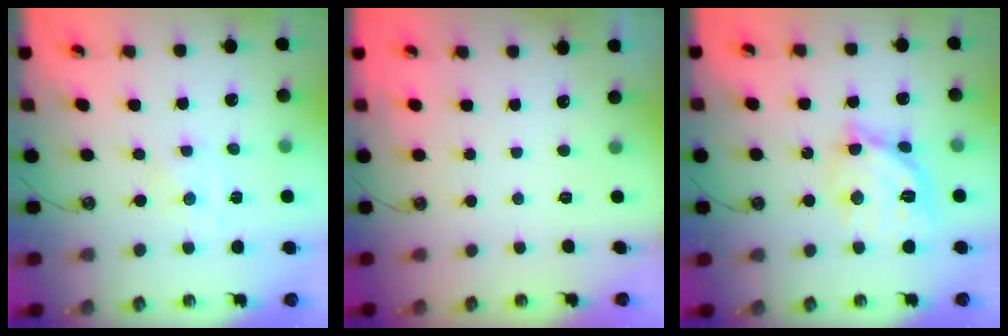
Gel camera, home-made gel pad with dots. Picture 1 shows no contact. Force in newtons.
{"total": 0.0}
{"total": 15.3, "press": 15.2, "slide": 1.3}